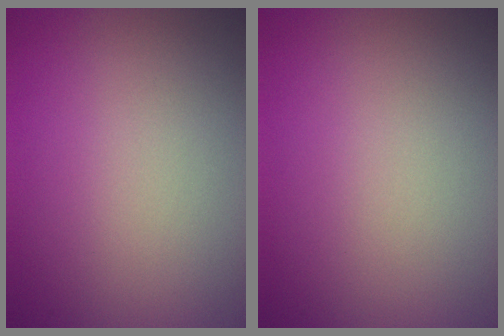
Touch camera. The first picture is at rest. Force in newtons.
{"total": 0.0}